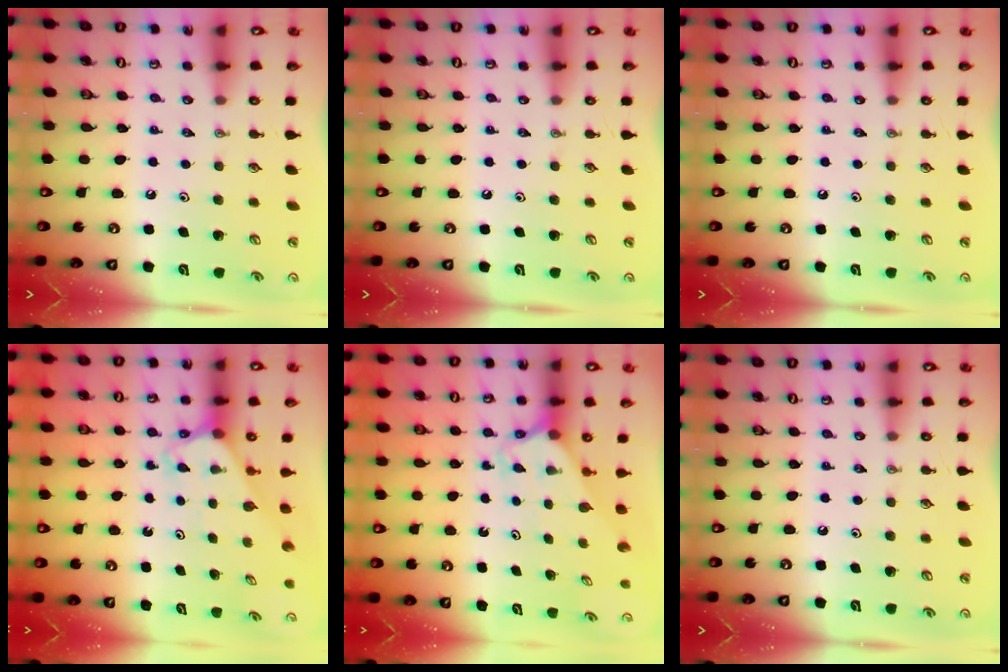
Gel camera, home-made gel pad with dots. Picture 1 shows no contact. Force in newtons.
{"total": 0.0}
{"total": 0.0}
{"total": 2.5, "press": 2.5, "slide": 0.2}
{"total": 2.4, "press": 2.4, "slide": 0.1}
{"total": 0.0}